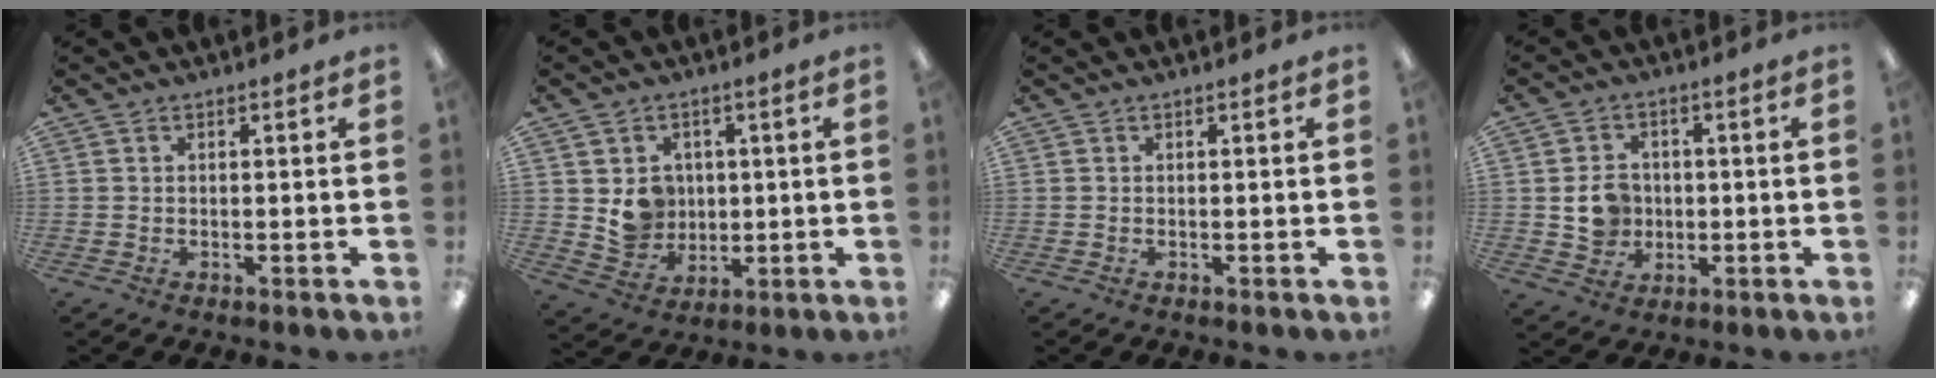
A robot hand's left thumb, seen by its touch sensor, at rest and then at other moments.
{"total": 7.5, "force": [2.0, 7.0, 1.8], "torque": [-0.019, -0.010, 0.044]}
{"total": 0.0}
{"total": 7.1, "force": [0.0, 6.5, 3.0], "torque": [-0.041, 0.012, 0.005]}